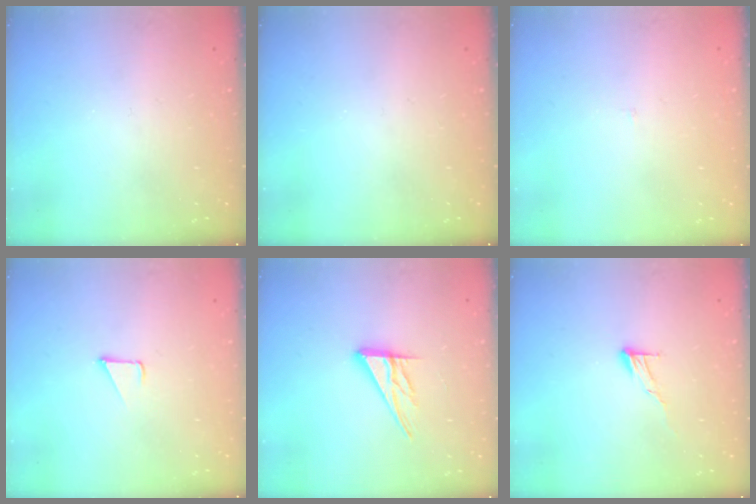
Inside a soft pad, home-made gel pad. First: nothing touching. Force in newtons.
{"total": 0.0}
{"total": 2.0, "press": 2.0, "slide": 0.1}
{"total": 2.3, "press": 2.3, "slide": 0.2}
{"total": 11.6, "press": 11.5, "slide": 1.0}
{"total": 6.9, "press": 6.8, "slide": 0.4}